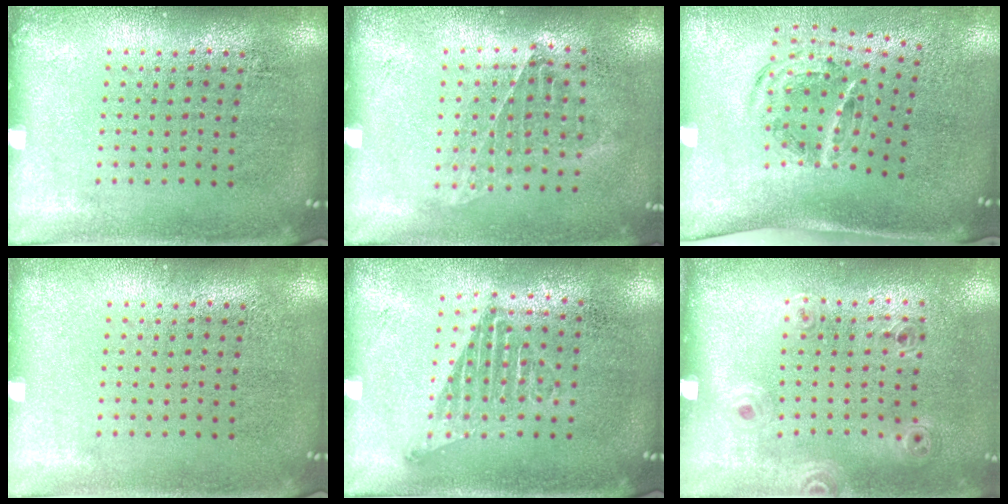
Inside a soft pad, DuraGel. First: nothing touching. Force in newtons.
{"total": 0.9, "press": 0.8, "slide": 0.4}
{"total": 1.2, "press": 1.0, "slide": 0.6}
{"total": 0.0}
{"total": 1.2, "press": 1.0, "slide": 0.6}
{"total": 1.1, "press": 1.0, "slide": 0.5}